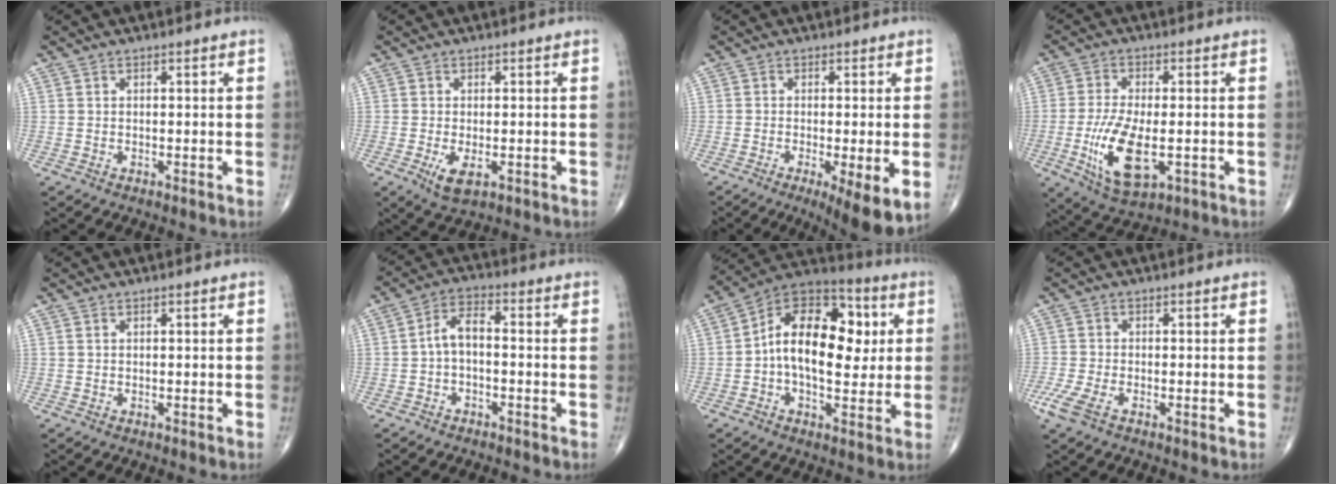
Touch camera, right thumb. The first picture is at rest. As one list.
[{"total": 4.1, "force": [-1.3, 1.8, 3.4], "torque": [-0.065, -0.010, -0.018]}, {"total": 9.2, "force": [-3.1, 2.0, 8.5], "torque": [-0.127, -0.021, -0.045]}, {"total": 12.1, "force": [-2.8, 5.3, 10.5], "torque": [-0.205, -0.011, -0.043]}, {"total": 0.0}, {"total": 5.1, "force": [-0.9, 2.6, 4.3], "torque": [-0.075, 0.026, -0.026]}, {"total": 18.4, "force": [1.7, 10.8, 14.8], "torque": [-0.205, 0.028, 0.018]}, {"total": 4.2, "force": [-2.1, 1.6, 3.3], "torque": [-0.091, -0.006, -0.049]}]